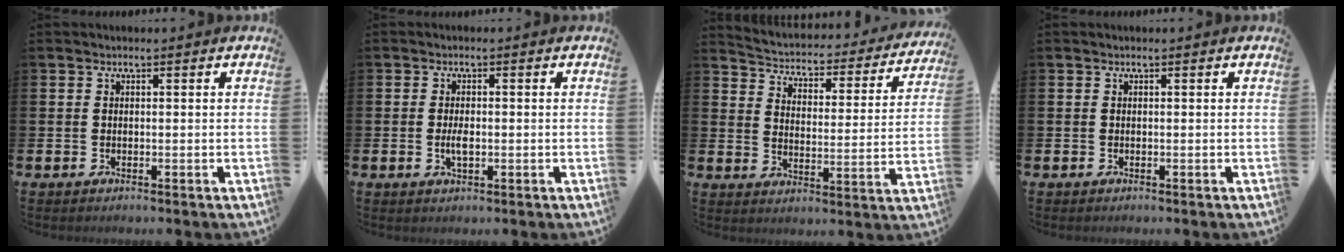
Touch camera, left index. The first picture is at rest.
{"total": 2.3, "force": [-0.2, 1.0, 2.1], "torque": [-0.031, -0.004, -0.006]}
{"total": 3.6, "force": [3.3, 1.3, 0.7], "torque": [-0.034, -0.036, 0.045]}
{"total": 0.0}